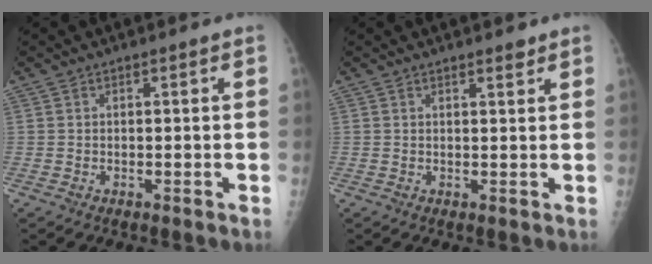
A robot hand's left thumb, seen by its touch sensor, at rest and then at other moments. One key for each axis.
{"total": 1.6, "fx": 1.4, "fy": 0.5, "fz": 0.7, "tx": -0.003, "ty": -0.010, "tz": 0.019}